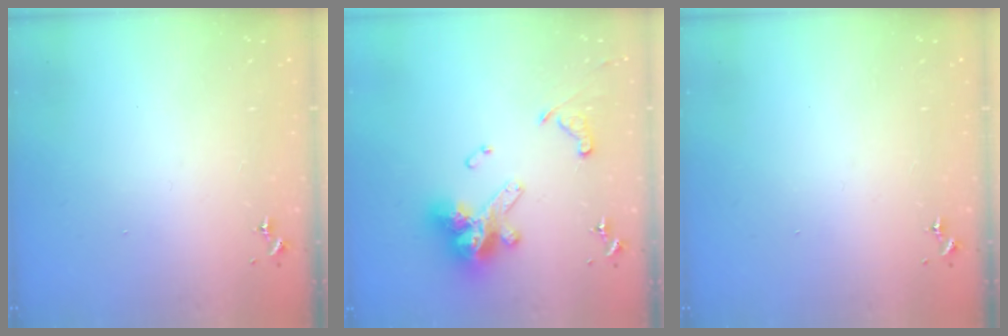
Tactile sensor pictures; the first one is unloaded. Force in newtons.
{"total": 16.0, "press": 15.9, "slide": 1.7}
{"total": 0.0}